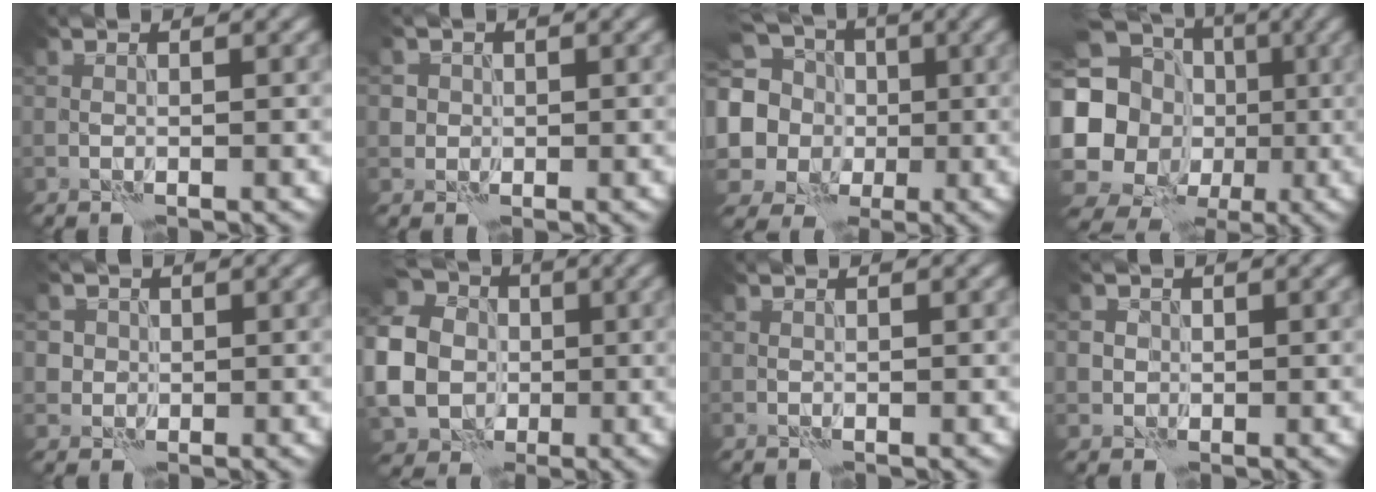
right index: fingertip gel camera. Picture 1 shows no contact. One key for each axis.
{"total": 1.9, "fx": 0.4, "fy": 1.8, "fz": 0.4, "tx": 0.001, "ty": 0.005, "tz": 0.008}
{"total": 11.9, "fx": 0.7, "fy": 10.7, "fz": 5.2, "tx": -0.141, "ty": 0.016, "tz": -0.023}
{"total": 17.9, "fx": -0.7, "fy": 16.3, "fz": 7.4, "tx": -0.175, "ty": 0.006, "tz": -0.045}
{"total": 2.9, "fx": 0.9, "fy": 2.7, "fz": 0.8, "tx": -0.003, "ty": 0.008, "tz": 0.010}
{"total": 9.8, "fx": -0.8, "fy": 8.5, "fz": 4.8, "tx": -0.129, "ty": -0.011, "tz": -0.018}
{"total": 0.0}
{"total": 2.1, "fx": 0.4, "fy": 2.0, "fz": 0.6, "tx": -0.001, "ty": 0.005, "tz": 0.007}